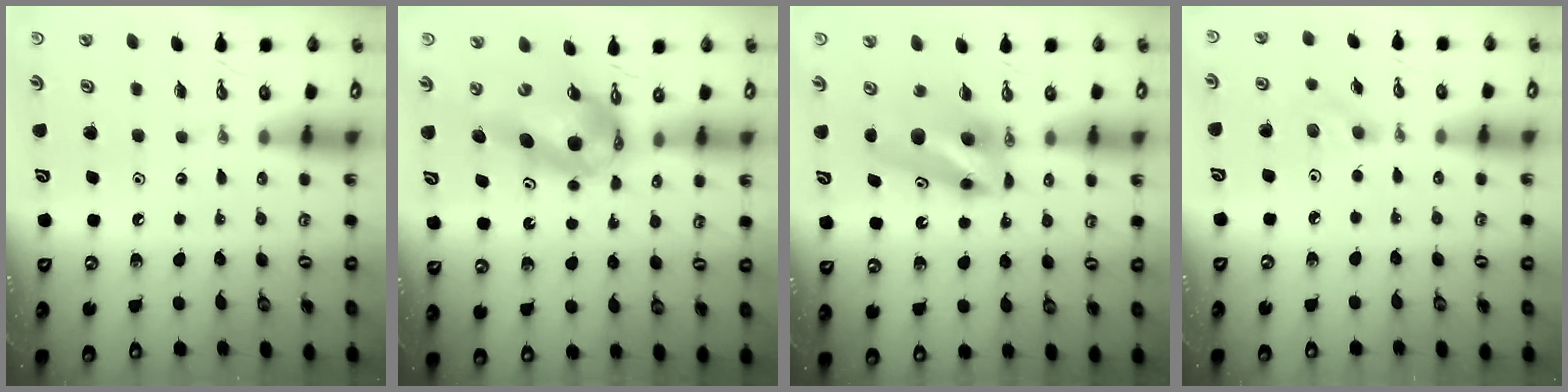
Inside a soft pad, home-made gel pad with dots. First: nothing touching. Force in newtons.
{"total": 10.9, "press": 10.9, "slide": 1.1}
{"total": 8.2, "press": 7.4, "slide": 3.4}
{"total": 3.4, "press": 3.3, "slide": 0.8}